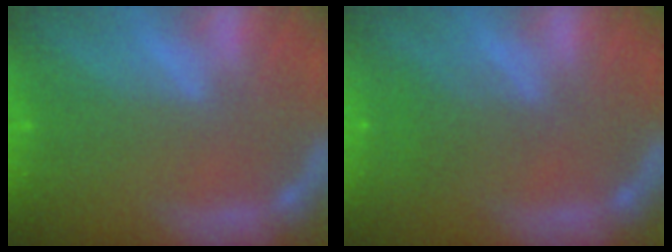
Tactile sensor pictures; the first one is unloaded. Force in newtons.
{"total": 2.0}